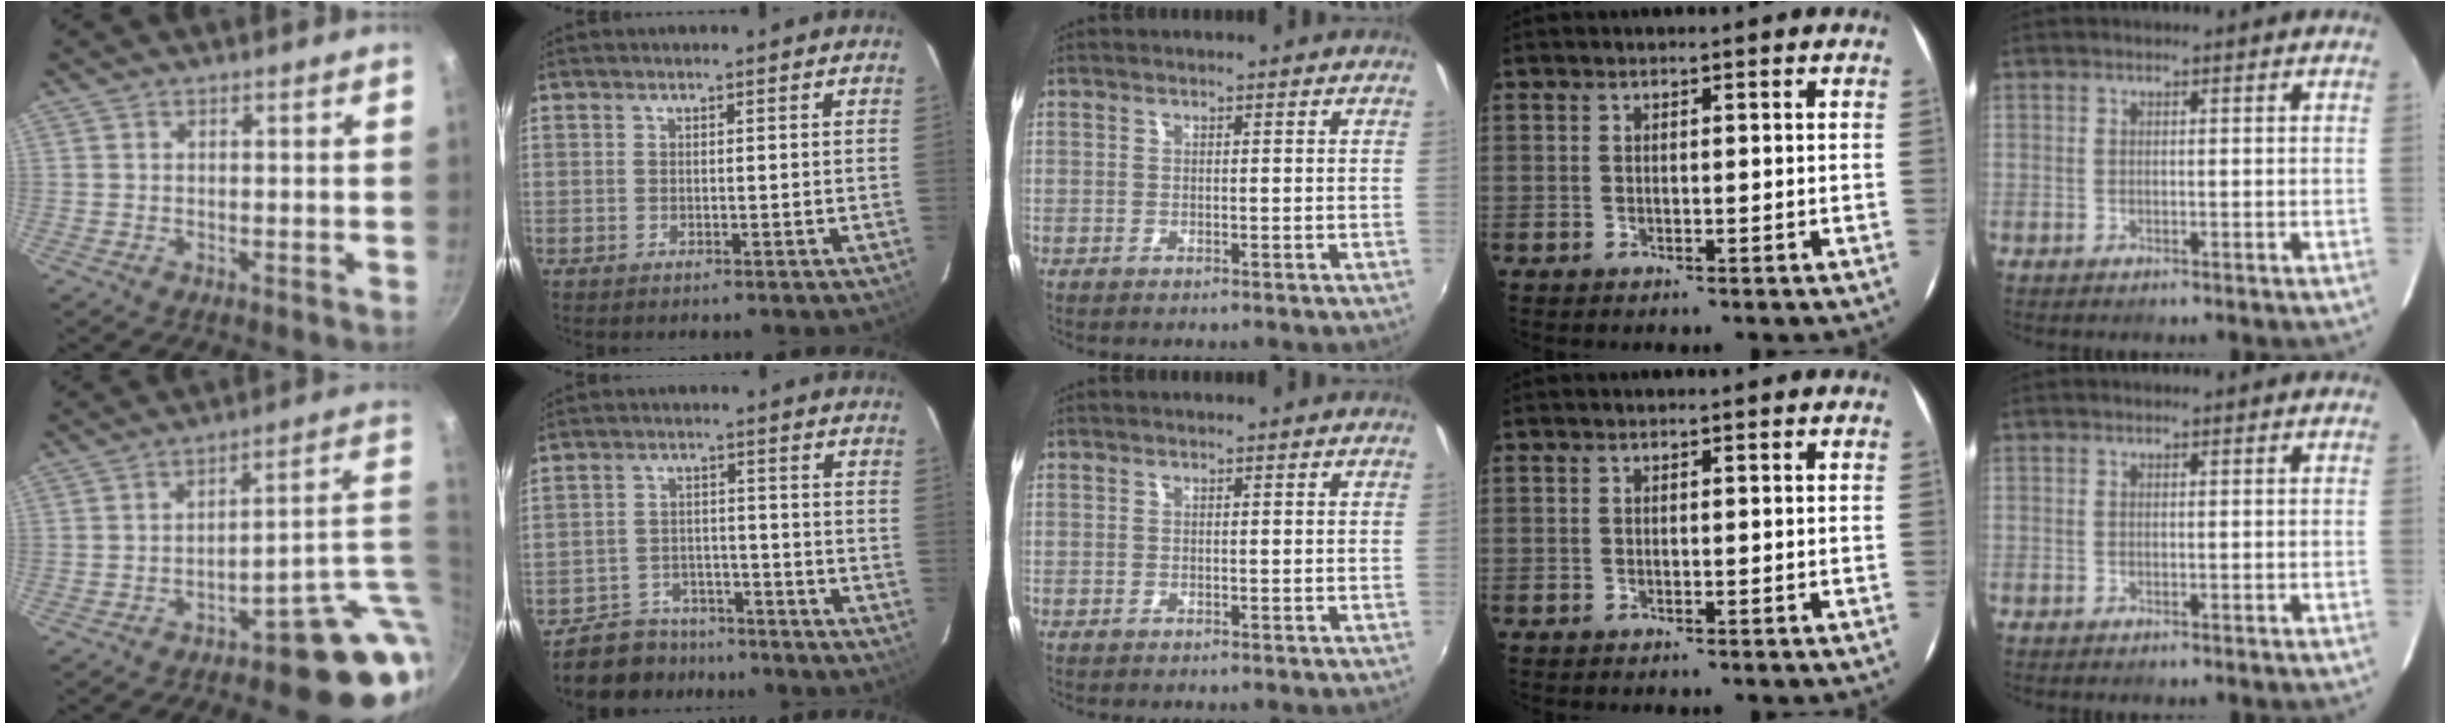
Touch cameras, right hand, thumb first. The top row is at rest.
{"thumb": {"total": 15.4, "force": [-3.7, 6.9, 13.2], "torque": [-0.097, 0.031, -0.044]}, "index": {"total": 8.8, "force": [-7.3, 4.7, 0.8], "torque": [-0.035, 0.020, -0.106]}}